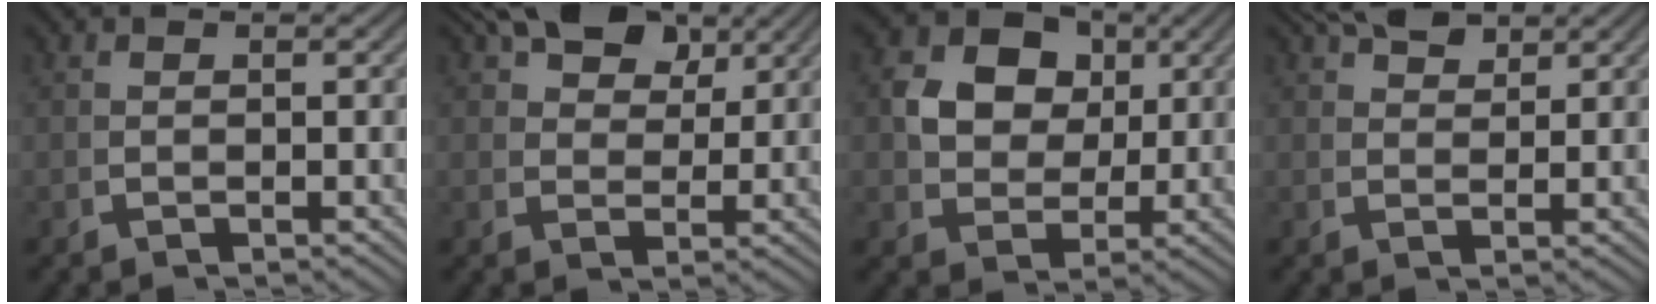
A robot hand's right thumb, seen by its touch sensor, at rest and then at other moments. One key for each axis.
{"total": 8.2, "fx": 4.6, "fy": 5.0, "fz": 4.7, "tx": -0.070, "ty": -0.001, "tz": 0.080}
{"total": 8.8, "fx": 2.2, "fy": 7.0, "fz": 4.9, "tx": -0.119, "ty": -0.028, "tz": 0.049}
{"total": 4.1, "fx": 3.4, "fy": 1.3, "fz": 1.9, "tx": -0.027, "ty": 0.004, "tz": 0.063}